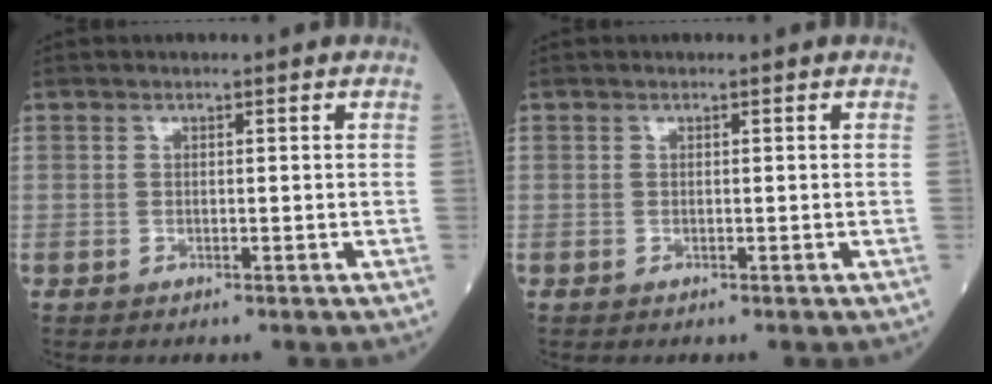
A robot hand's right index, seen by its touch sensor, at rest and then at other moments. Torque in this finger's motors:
{"motor_torque": [0.00, 0.00, 0.00, 0.00]}